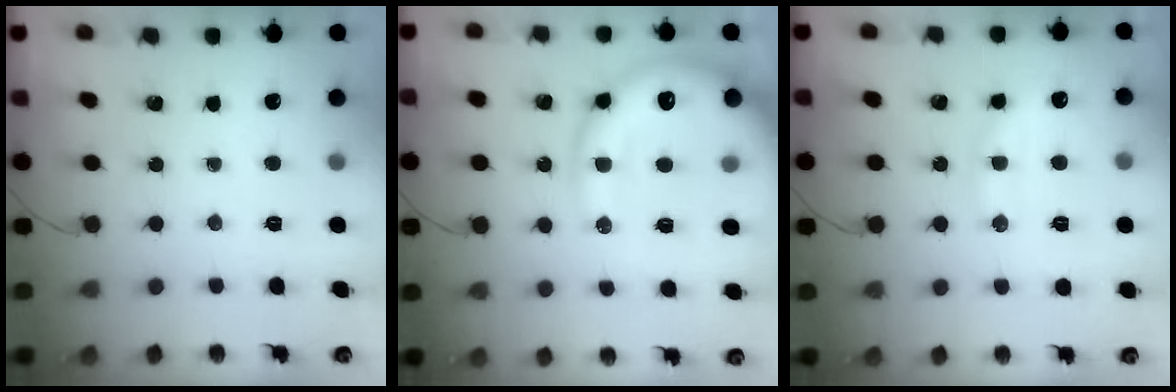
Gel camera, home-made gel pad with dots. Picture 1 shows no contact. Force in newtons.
{"total": 18.9, "press": 18.5, "slide": 3.6}
{"total": 11.8, "press": 11.7, "slide": 0.8}